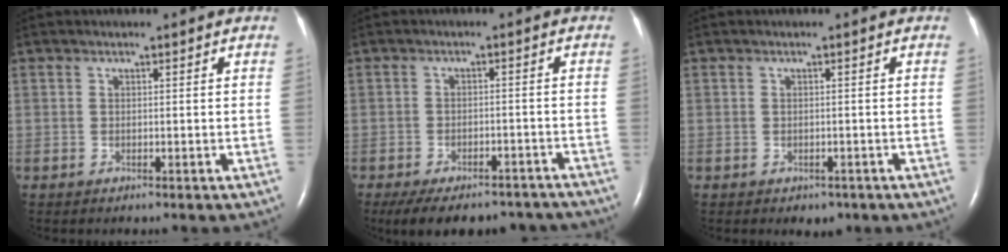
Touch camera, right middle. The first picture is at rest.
{"total": 14.7, "force": [-12.4, 5.6, 5.6], "torque": [-0.111, 0.001, -0.156]}
{"total": 1.7, "force": [-1.0, 1.2, 0.7], "torque": [-0.009, 0.001, -0.004]}